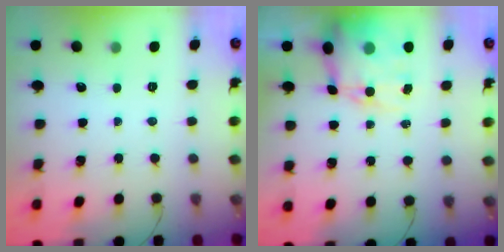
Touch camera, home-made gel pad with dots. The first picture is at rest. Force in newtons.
{"total": 14.9, "press": 14.4, "slide": 3.7}